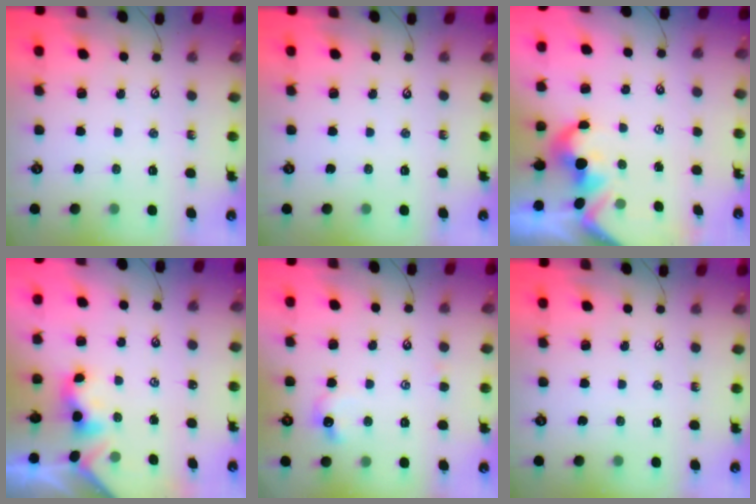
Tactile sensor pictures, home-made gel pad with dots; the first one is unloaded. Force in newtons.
{"total": 0.0}
{"total": 1.7, "press": 1.4, "slide": 1.0}
{"total": 1.1, "press": 1.0, "slide": 0.4}
{"total": 1.9, "press": 1.9, "slide": 0.5}
{"total": 0.0}